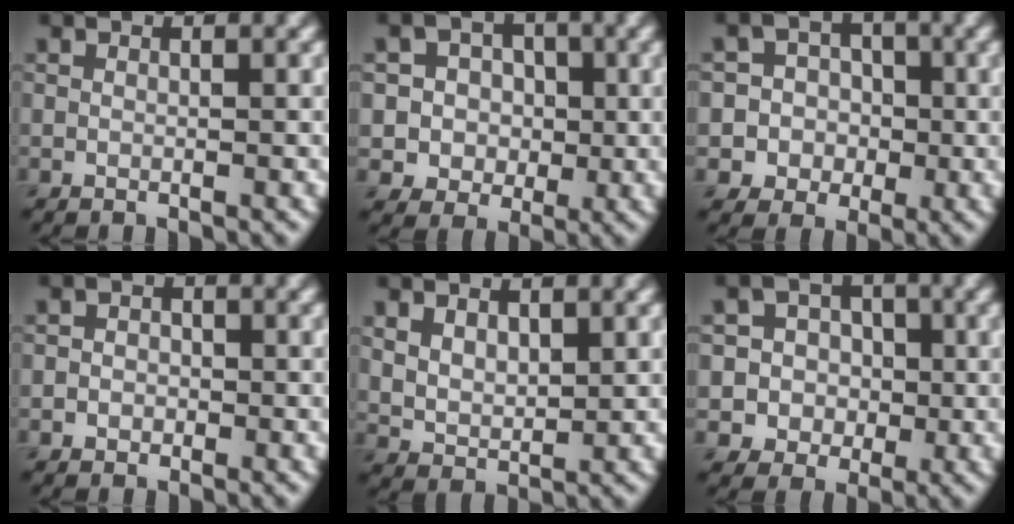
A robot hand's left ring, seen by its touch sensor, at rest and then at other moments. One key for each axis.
{"total": 4.5, "fx": 0.4, "fy": 4.3, "fz": 1.4, "tx": -0.008, "ty": 0.013, "tz": -0.001}
{"total": 5.4, "fx": -0.6, "fy": 5.3, "fz": 0.7, "tx": 0.004, "ty": 0.024, "tz": -0.031}
{"total": 1.6, "fx": -0.3, "fy": 1.4, "fz": 0.7, "tx": 0.004, "ty": 0.001, "tz": -0.014}
{"total": 2.9, "fx": 1.3, "fy": 1.7, "fz": 1.9, "tx": -0.043, "ty": -0.007, "tz": 0.032}
{"total": 4.9, "fx": 0.0, "fy": 4.8, "fz": 1.0, "tx": -0.004, "ty": 0.023, "tz": -0.012}